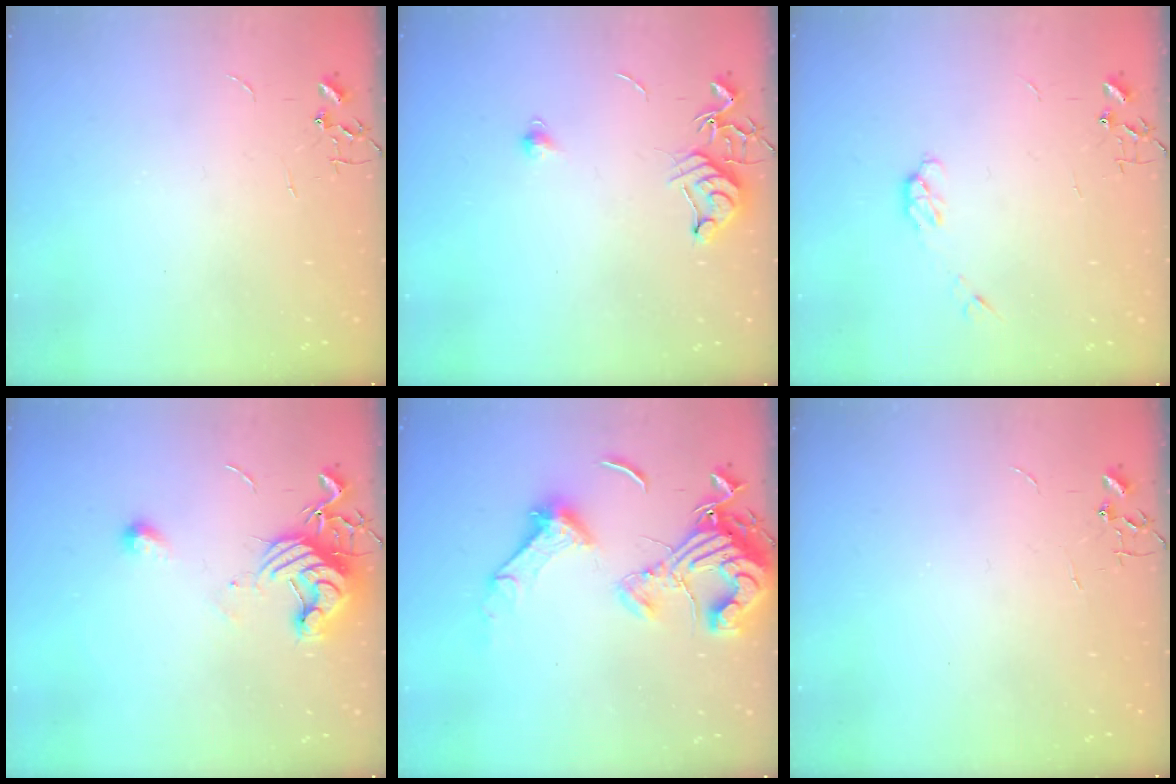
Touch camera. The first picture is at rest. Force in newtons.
{"total": 7.8, "press": 7.7, "slide": 0.8}
{"total": 3.8, "press": 3.7, "slide": 0.6}
{"total": 12.4, "press": 12.4, "slide": 0.4}
{"total": 17.4, "press": 17.4, "slide": 1.8}
{"total": 0.0}